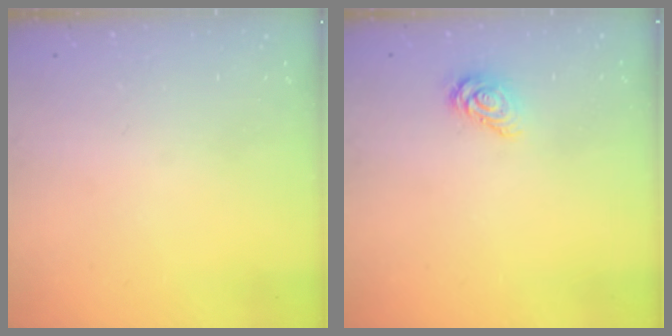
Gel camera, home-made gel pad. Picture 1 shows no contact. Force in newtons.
{"total": 6.0, "press": 6.0, "slide": 0.3}